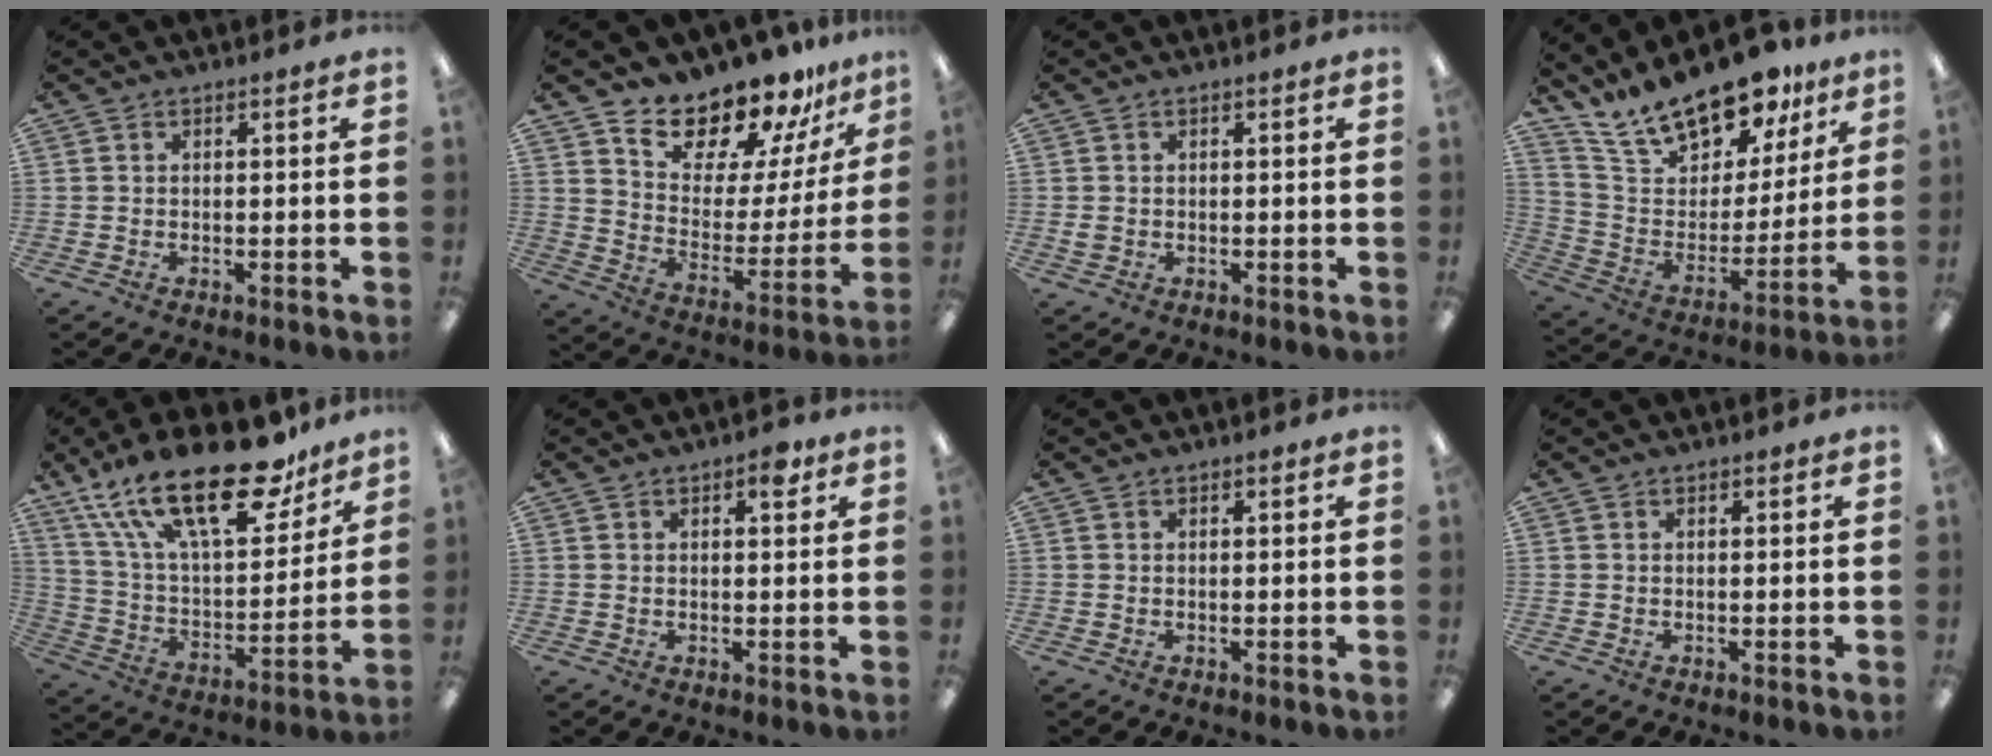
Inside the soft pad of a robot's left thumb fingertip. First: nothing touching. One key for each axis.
{"total": 16.8, "fx": 15.4, "fy": 5.5, "fz": 3.8, "tx": -0.071, "ty": -0.140, "tz": 0.274}
{"total": 1.1, "fx": 0.1, "fy": 0.9, "fz": 0.5, "tx": -0.010, "ty": 0.004, "tz": 0.000}
{"total": 20.3, "fx": 17.0, "fy": 7.8, "fz": 7.8, "tx": -0.148, "ty": -0.121, "tz": 0.303}
{"total": 27.2, "fx": 17.4, "fy": 11.0, "fz": 17.8, "tx": -0.299, "ty": -0.102, "tz": 0.297}
{"total": 4.0, "fx": 2.4, "fy": 1.6, "fz": 2.8, "tx": -0.029, "ty": -0.008, "tz": 0.034}
{"total": 0.8, "fx": 0.6, "fy": 0.3, "fz": 0.4, "tx": 0.000, "ty": -0.002, "tz": 0.009}
{"total": 0.6, "fx": 0.5, "fy": 0.3, "fz": 0.2, "tx": 0.004, "ty": -0.001, "tz": 0.007}